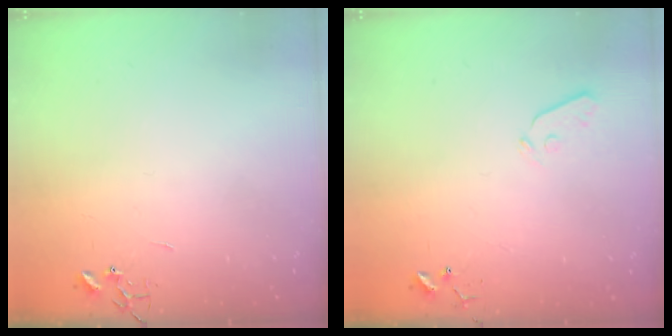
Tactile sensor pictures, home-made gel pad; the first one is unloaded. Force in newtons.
{"total": 3.7, "press": 3.6, "slide": 0.6}